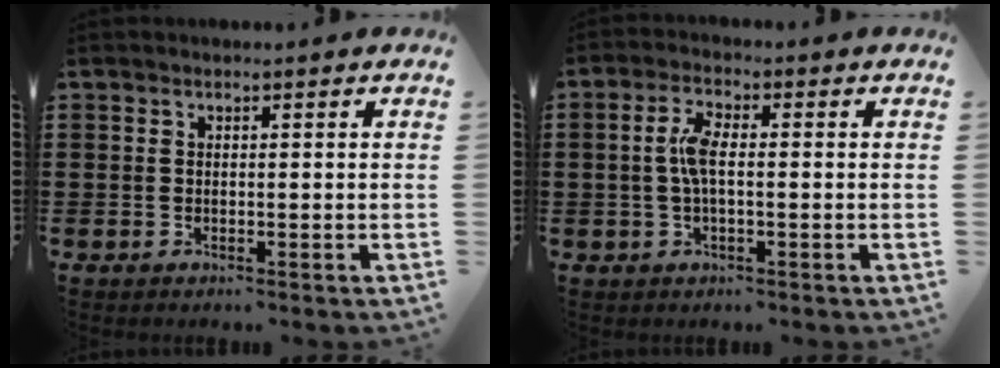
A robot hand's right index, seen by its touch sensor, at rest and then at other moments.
{"total": 4.7, "force": [-0.1, 1.6, 4.4], "torque": [-0.097, 0.001, -0.008]}